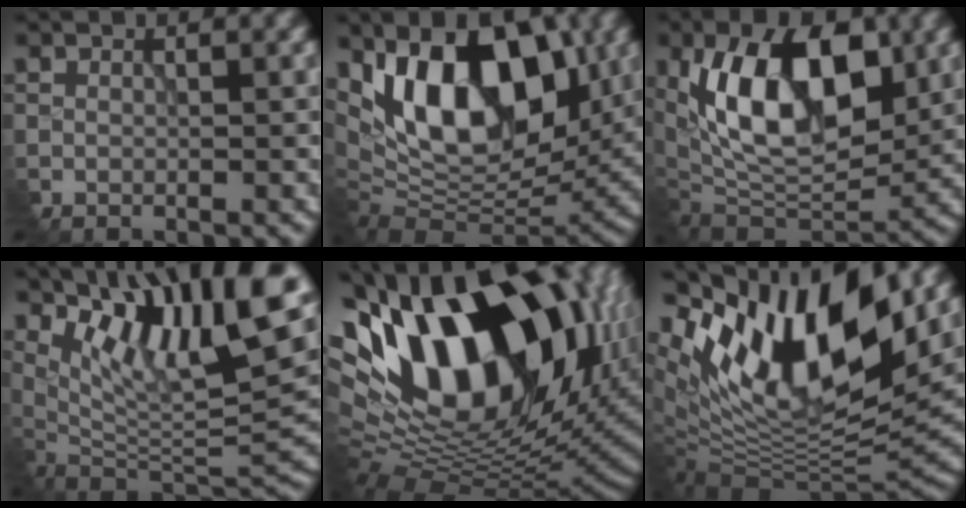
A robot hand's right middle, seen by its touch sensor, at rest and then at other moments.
{"total": 13.8, "force": [3.9, 7.6, 10.9], "torque": [-0.168, 0.010, 0.056]}
{"total": 11.8, "force": [2.2, 6.4, 9.7], "torque": [-0.147, 0.003, 0.028]}
{"total": 13.3, "force": [6.7, 4.1, 10.8], "torque": [-0.186, 0.015, 0.125]}
{"total": 20.2, "force": [3.5, 12.1, 15.8], "torque": [-0.289, 0.006, 0.071]}
{"total": 15.7, "force": [5.3, 8.1, 12.3], "torque": [-0.223, 0.019, 0.087]}